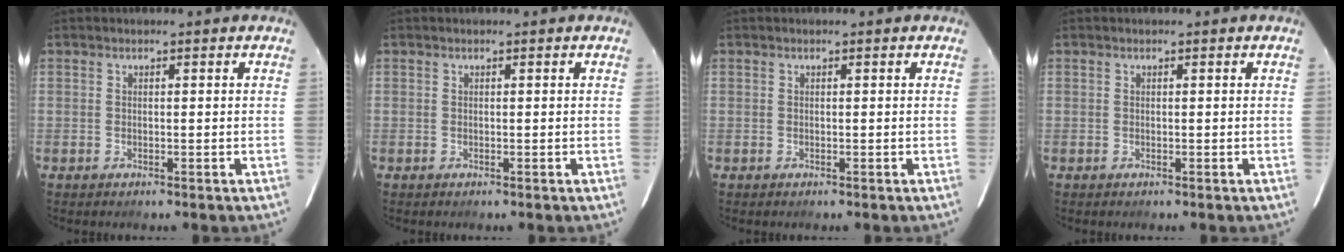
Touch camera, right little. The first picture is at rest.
{"total": 0.0}
{"total": 0.0}
{"total": 0.0}